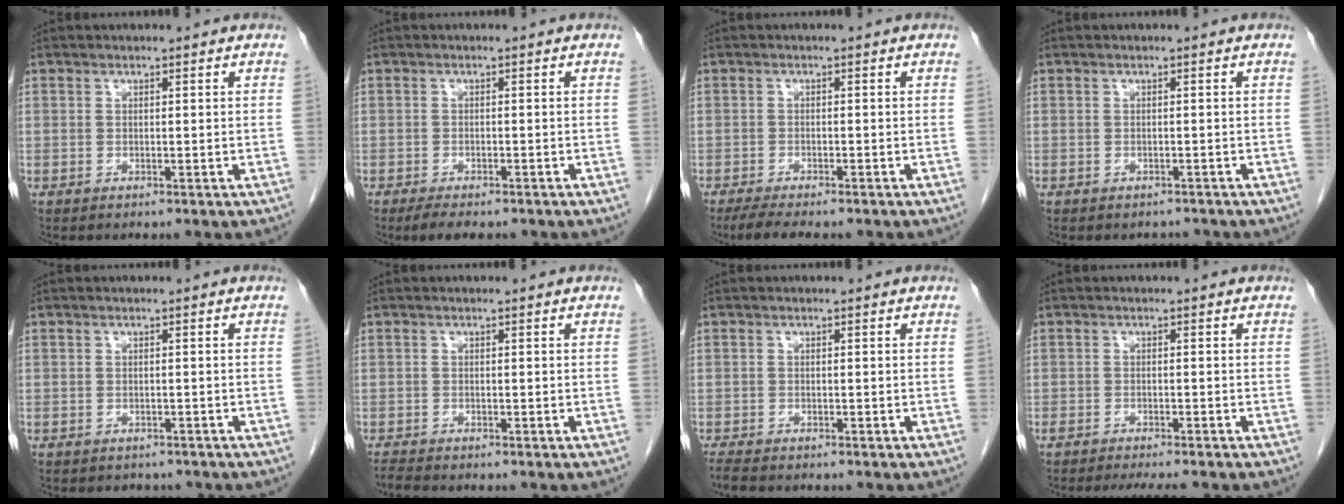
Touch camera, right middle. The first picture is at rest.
{"total": 4.0, "force": [-3.1, 1.2, 2.2], "torque": [-0.038, -0.010, -0.043]}
{"total": 5.3, "force": [-4.4, 0.8, 2.9], "torque": [-0.047, -0.013, -0.066]}
{"total": 1.4, "force": [-1.3, 0.5, -0.1], "torque": [-0.002, -0.002, -0.018]}
{"total": 2.9, "force": [-2.5, 1.4, 0.3], "torque": [-0.010, 0.000, -0.033]}
{"total": 1.3, "force": [-1.3, -0.2, 0.1], "torque": [-0.011, -0.008, -0.024]}
{"total": 2.5, "force": [-2.1, 0.6, 1.1], "torque": [-0.026, -0.007, -0.032]}
{"total": 6.4, "force": [-5.5, 0.8, 3.1], "torque": [-0.038, -0.006, -0.080]}